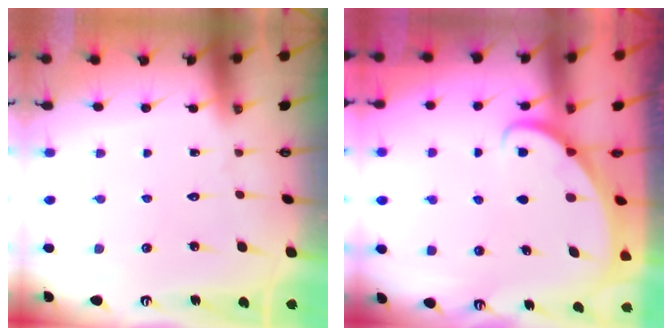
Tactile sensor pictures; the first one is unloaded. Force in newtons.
{"total": 2.0, "press": 2.0, "slide": 0.3}